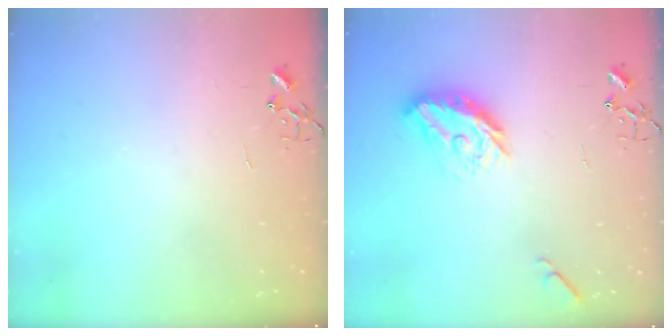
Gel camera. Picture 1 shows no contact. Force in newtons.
{"total": 12.2, "press": 12.2, "slide": 0.7}